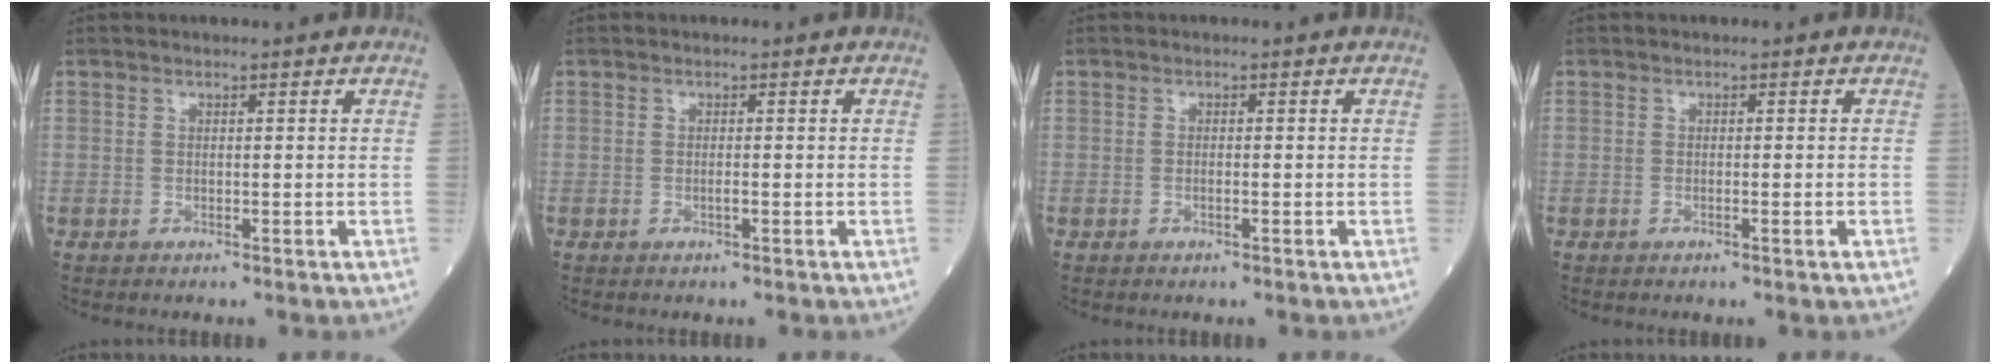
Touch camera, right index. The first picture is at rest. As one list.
[{"total": 0.8, "force": [-0.2, -0.1, 0.7], "torque": [-0.017, -0.001, -0.004]}, {"total": 0.8, "force": [-0.3, 0.0, 0.7], "torque": [-0.017, -0.001, -0.004]}, {"total": 0.9, "force": [-0.4, -0.2, 0.9], "torque": [-0.016, -0.001, -0.004]}]